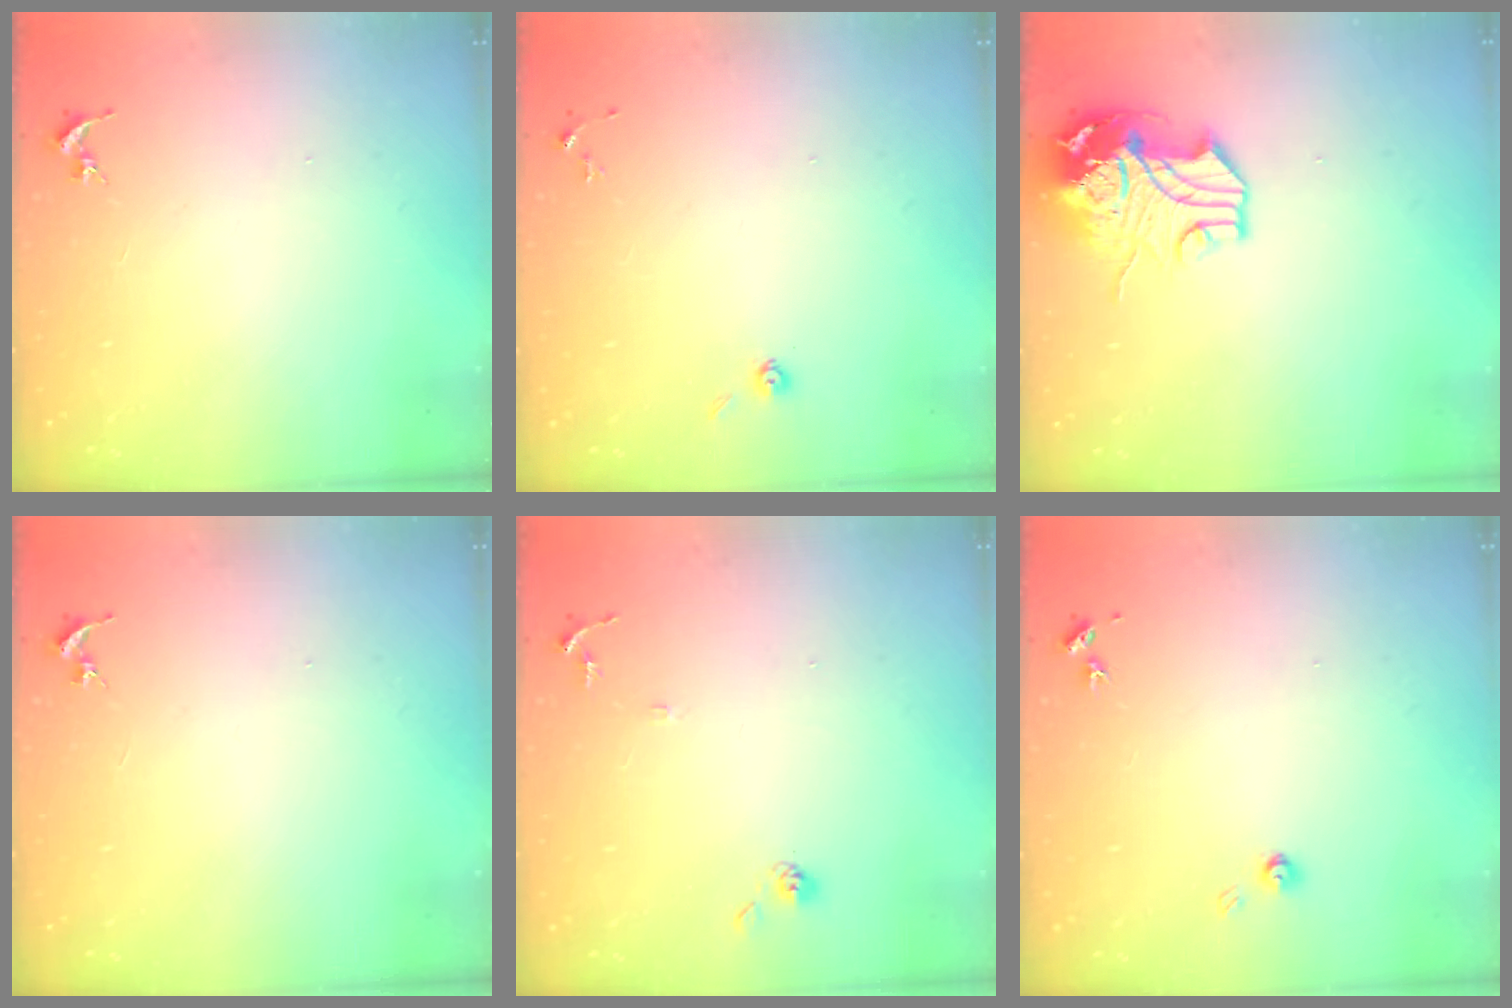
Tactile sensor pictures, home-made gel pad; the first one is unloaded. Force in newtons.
{"total": 3.9, "press": 3.8, "slide": 0.9}
{"total": 12.6, "press": 12.5, "slide": 2.1}
{"total": 0.0}
{"total": 6.4, "press": 6.4, "slide": 0.4}
{"total": 3.7, "press": 3.7, "slide": 0.4}